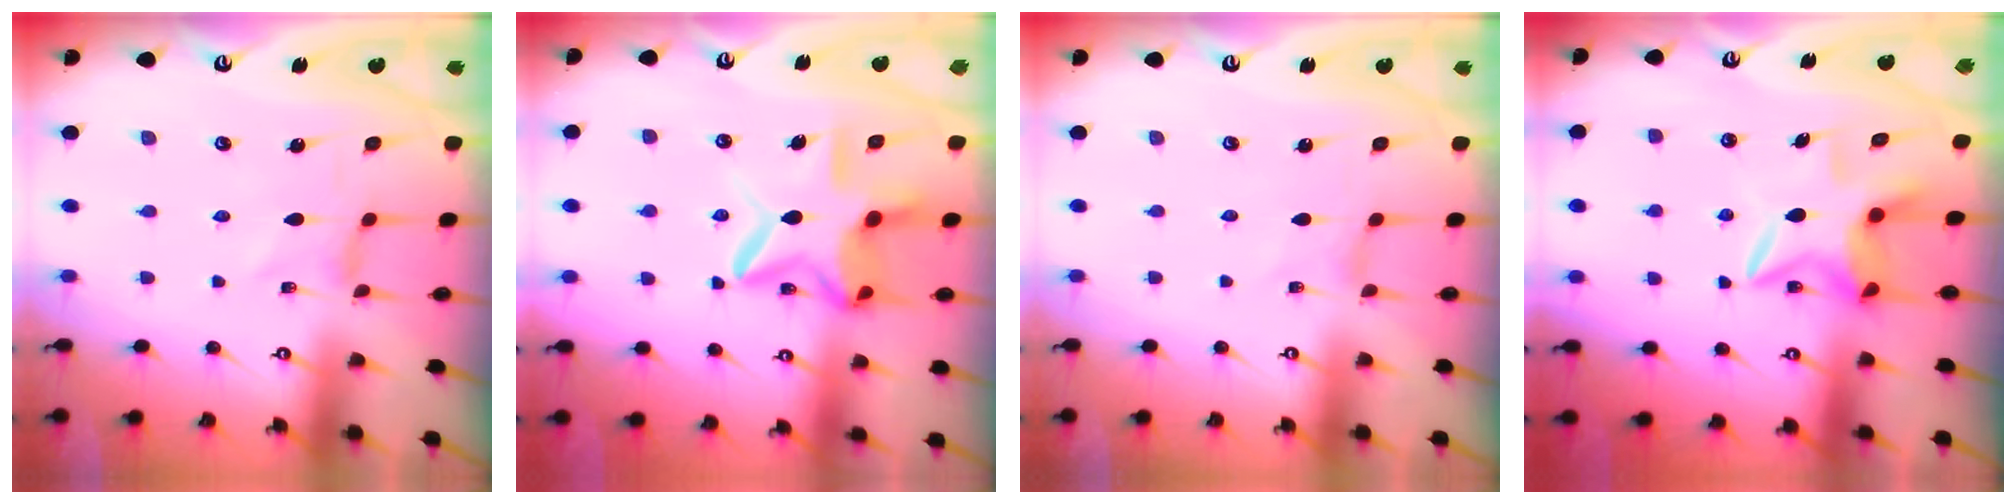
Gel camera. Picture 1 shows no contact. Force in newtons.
{"total": 13.5, "press": 13.5, "slide": 1.4}
{"total": 0.0}
{"total": 9.2, "press": 9.1, "slide": 1.3}